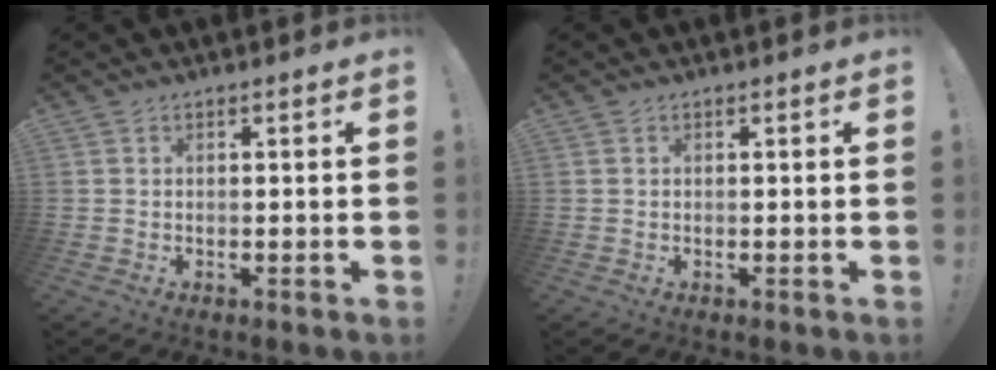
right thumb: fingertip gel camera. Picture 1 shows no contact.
{"total": 0.0}